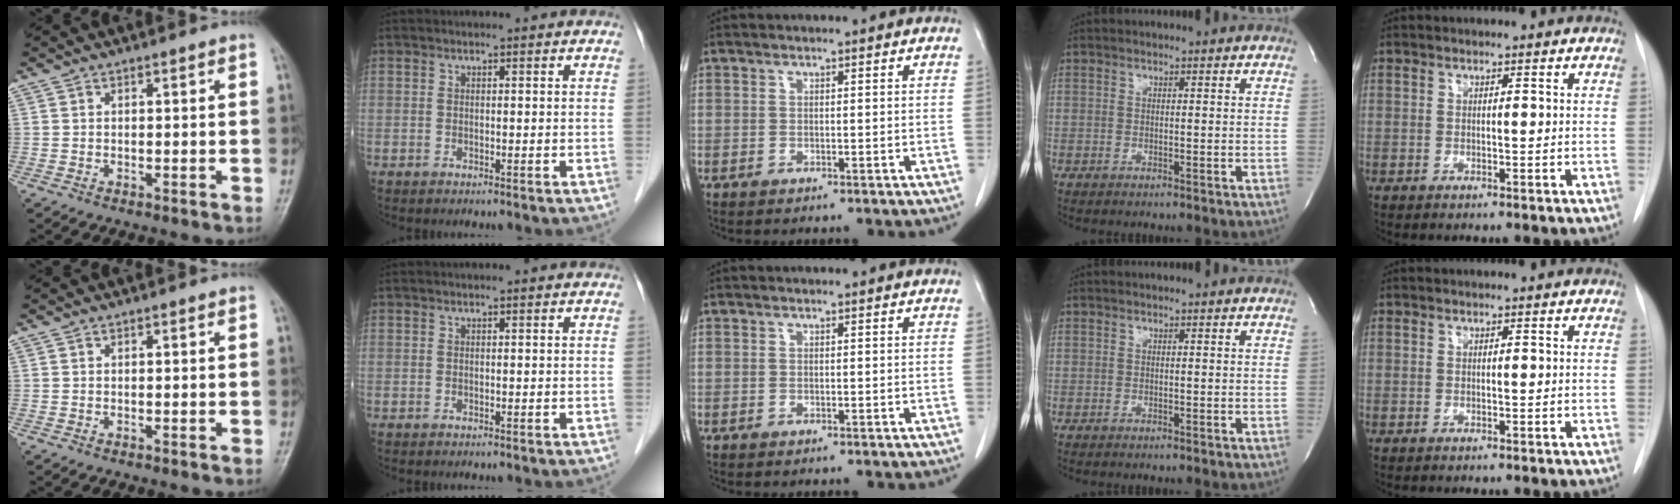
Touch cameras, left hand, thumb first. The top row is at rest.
{}